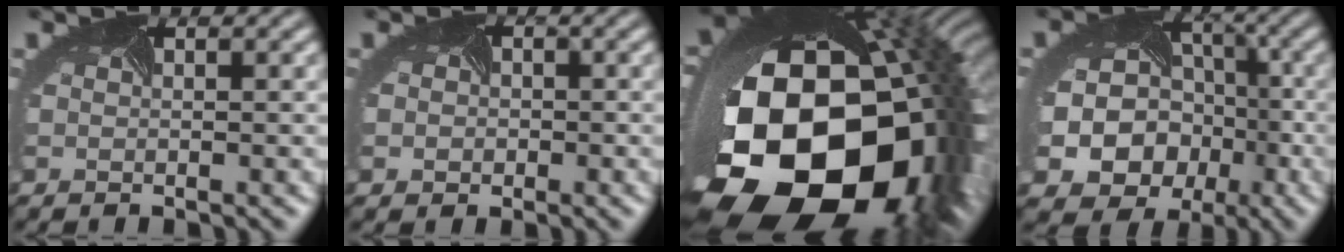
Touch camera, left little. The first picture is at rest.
{"total": 2.6, "force": [-0.2, 2.3, 1.2], "torque": [-0.011, 0.000, -0.006]}
{"total": 23.3, "force": [-6.3, 16.2, 15.6], "torque": [-0.305, -0.116, -0.069]}
{"total": 16.9, "force": [-4.3, 14.9, 6.7], "torque": [-0.177, -0.039, -0.070]}